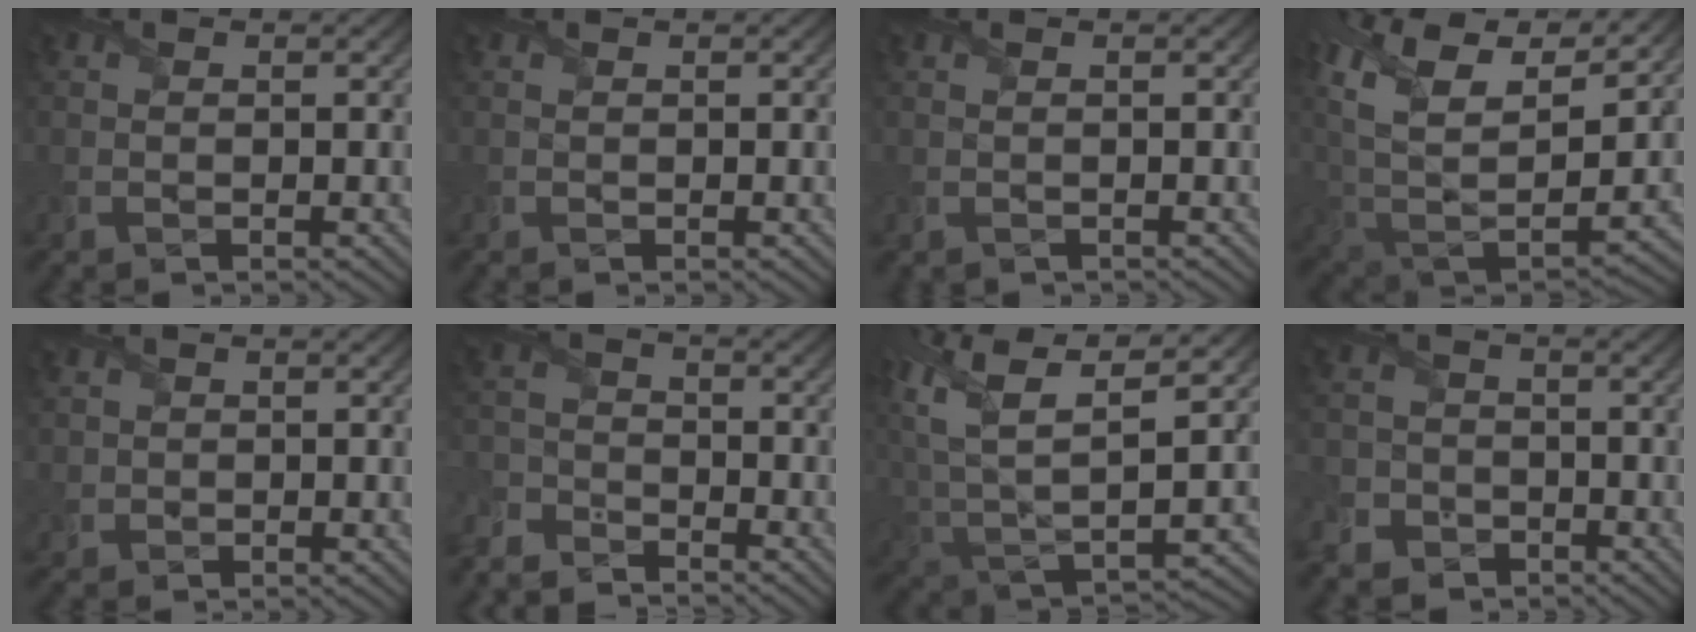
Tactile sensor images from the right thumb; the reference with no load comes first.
{"total": 0.0}
{"total": 0.0}
{"total": 17.5, "force": [9.4, 9.3, 11.4], "torque": [-0.254, 0.014, 0.173]}
{"total": 1.4, "force": [0.2, 1.4, -0.1], "torque": [-0.006, -0.006, 0.002]}
{"total": 6.4, "force": [-5.9, 2.1, 1.2], "torque": [-0.039, -0.008, -0.133]}
{"total": 14.9, "force": [5.7, 7.6, 11.5], "torque": [-0.270, 0.000, 0.119]}
{"total": 6.8, "force": [-4.3, 5.2, 1.0], "torque": [-0.041, -0.022, -0.095]}